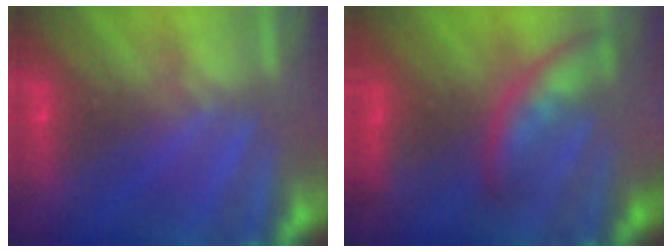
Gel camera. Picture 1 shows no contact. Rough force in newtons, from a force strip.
{"total": 8.5}